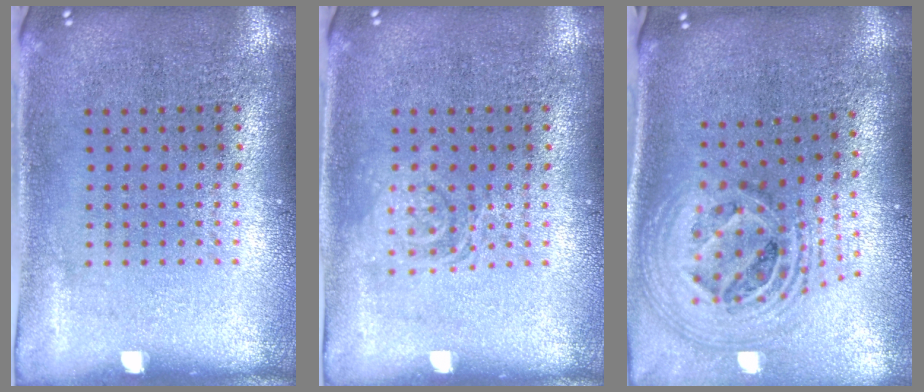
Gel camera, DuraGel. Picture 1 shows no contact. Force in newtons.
{"total": 1.8, "press": 1.8, "slide": 0.3}
{"total": 2.7, "press": 1.9, "slide": 1.9}